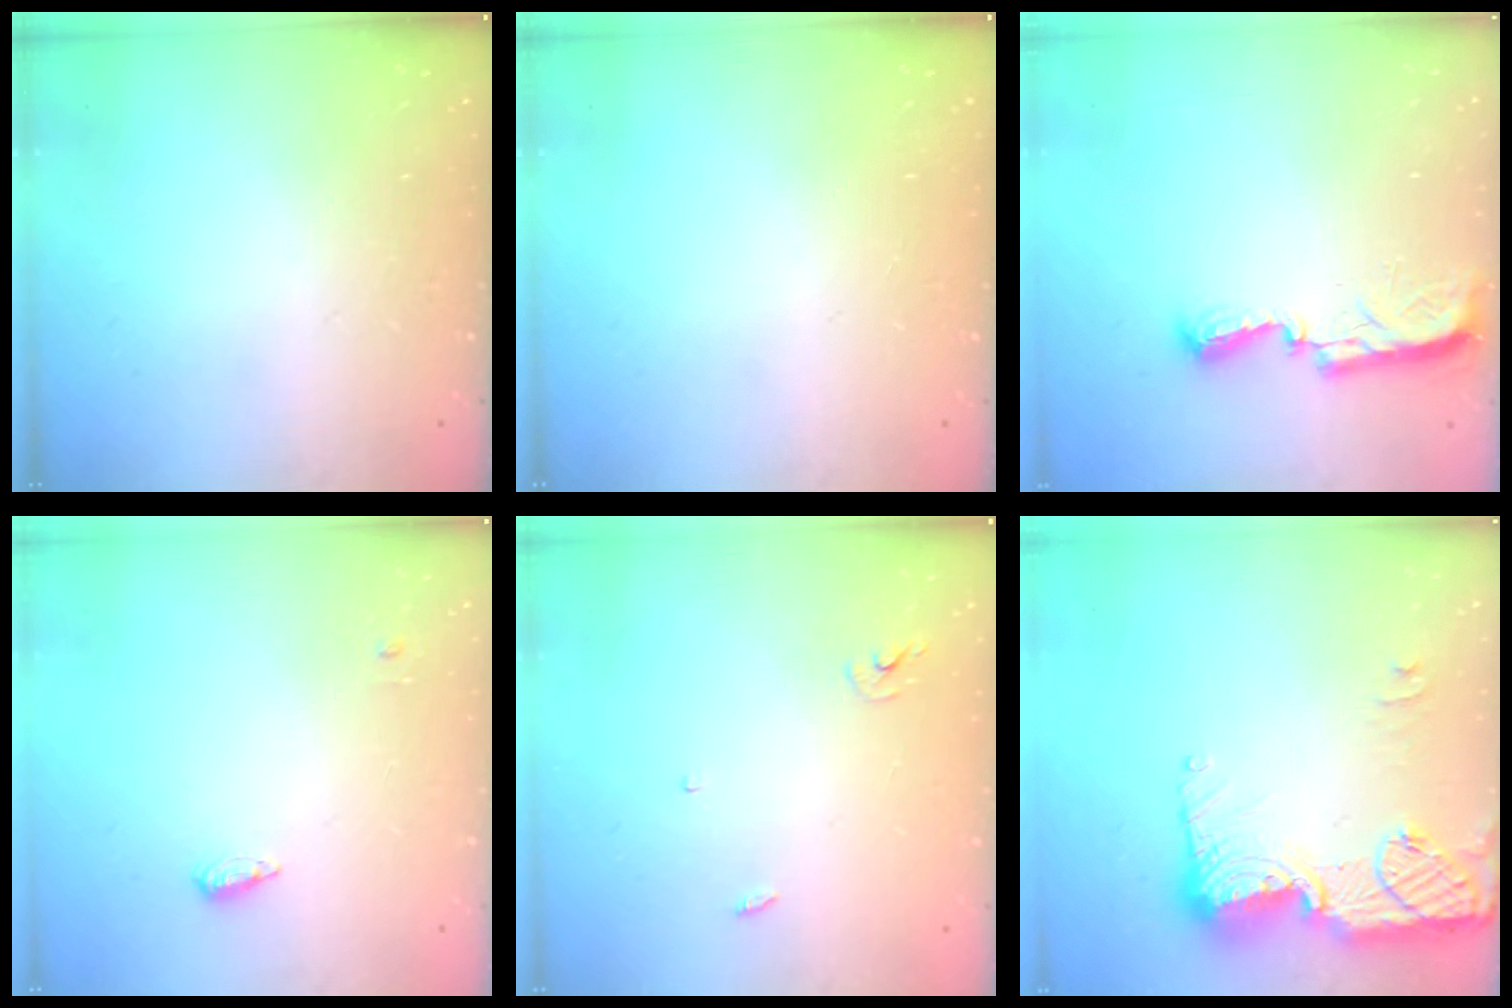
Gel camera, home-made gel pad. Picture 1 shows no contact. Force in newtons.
{"total": 0.0}
{"total": 7.7, "press": 7.6, "slide": 0.7}
{"total": 4.2, "press": 4.1, "slide": 0.8}
{"total": 2.4, "press": 2.4, "slide": 0.2}
{"total": 16.5, "press": 16.5, "slide": 1.1}